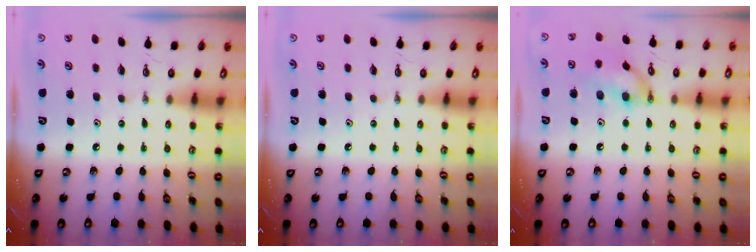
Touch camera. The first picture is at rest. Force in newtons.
{"total": 0.0}
{"total": 12.7, "press": 12.3, "slide": 3.2}